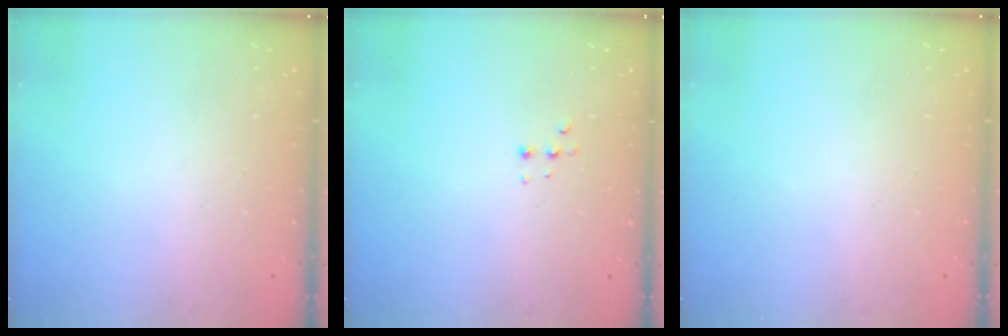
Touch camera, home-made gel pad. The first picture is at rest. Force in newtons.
{"total": 4.2, "press": 4.1, "slide": 0.9}
{"total": 0.0}